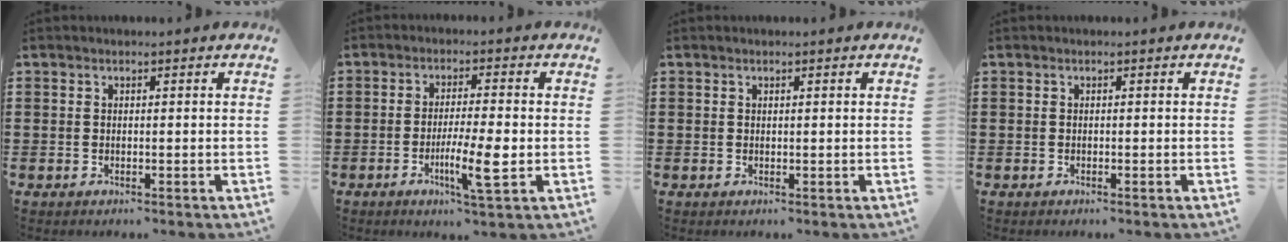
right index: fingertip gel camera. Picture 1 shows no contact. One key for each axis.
{"total": 7.5, "fx": -2.1, "fy": 0.6, "fz": 7.2, "tx": -0.130, "ty": -0.015, "tz": -0.039}
{"total": 0.0}
{"total": 0.0}